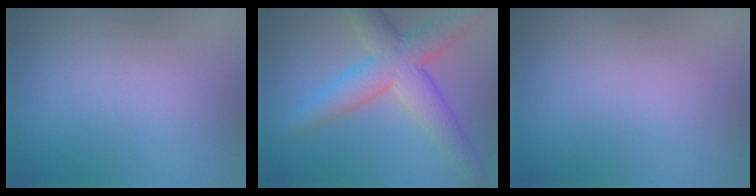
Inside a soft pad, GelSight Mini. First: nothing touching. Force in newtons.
{"total": 6.7, "press": 6.7, "slide": 0.2}
{"total": 0.0}